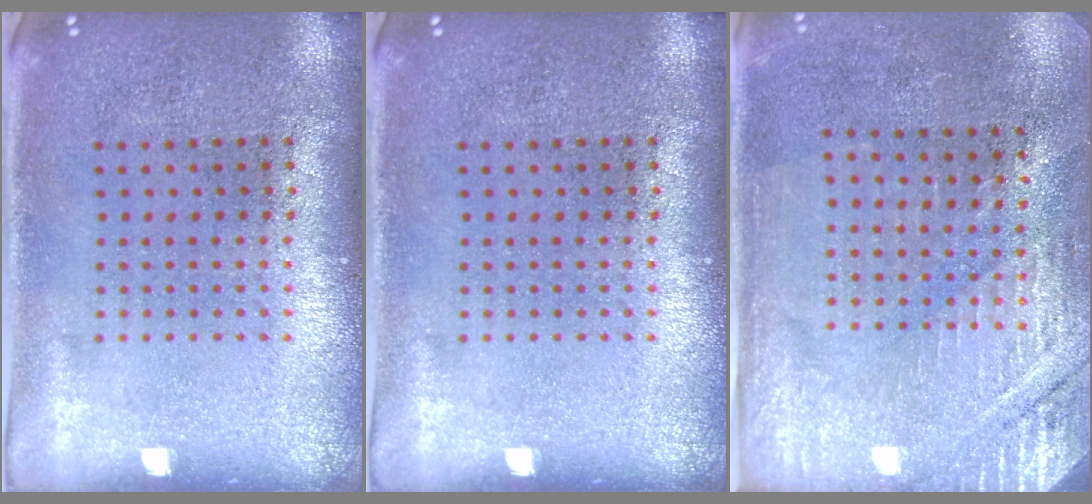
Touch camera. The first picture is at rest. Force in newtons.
{"total": 0.0}
{"total": 2.8, "press": 2.7, "slide": 0.8}